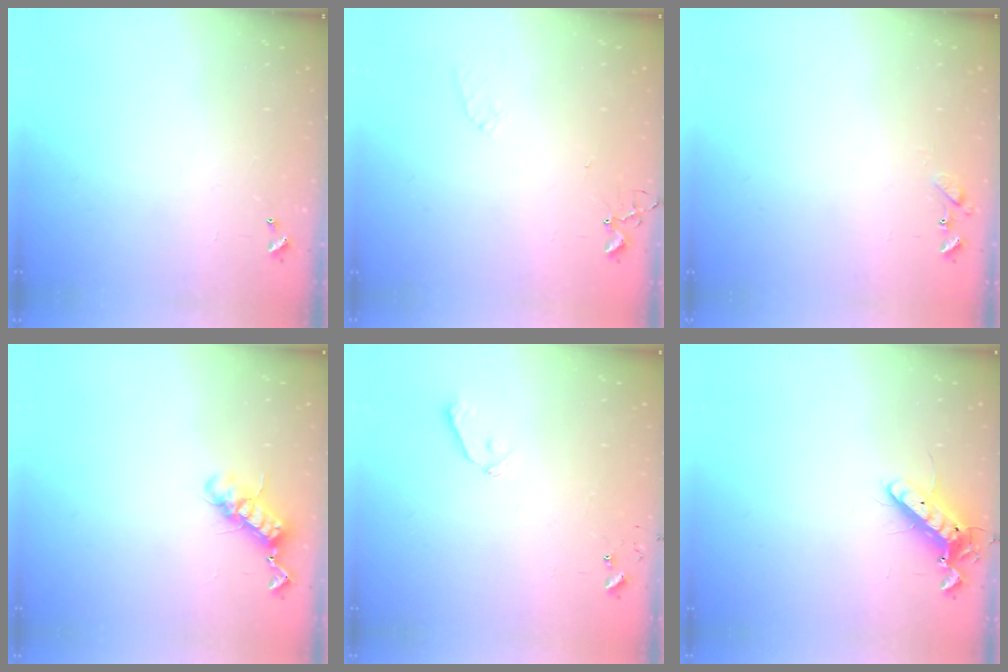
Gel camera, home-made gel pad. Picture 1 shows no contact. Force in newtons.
{"total": 5.0, "press": 4.9, "slide": 0.7}
{"total": 6.7, "press": 6.6, "slide": 0.8}
{"total": 11.3, "press": 11.2, "slide": 1.2}
{"total": 5.9, "press": 5.9, "slide": 0.5}
{"total": 11.8, "press": 11.6, "slide": 2.2}